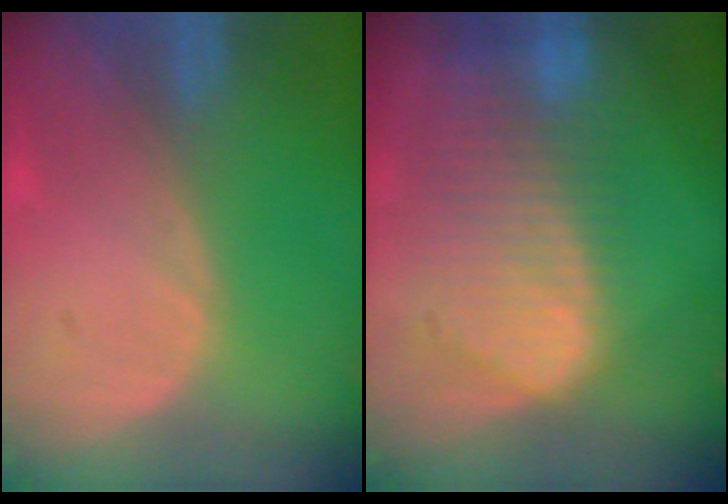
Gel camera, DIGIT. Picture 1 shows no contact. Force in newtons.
{"total": 10.5, "press": 9.0, "slide": 5.5}